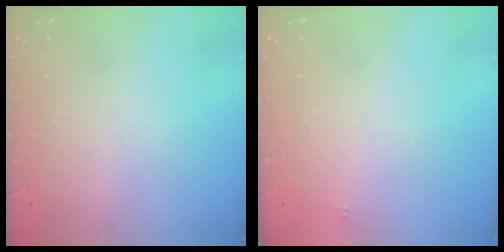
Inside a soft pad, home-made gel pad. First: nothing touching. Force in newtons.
{"total": 1.6, "press": 1.5, "slide": 0.2}